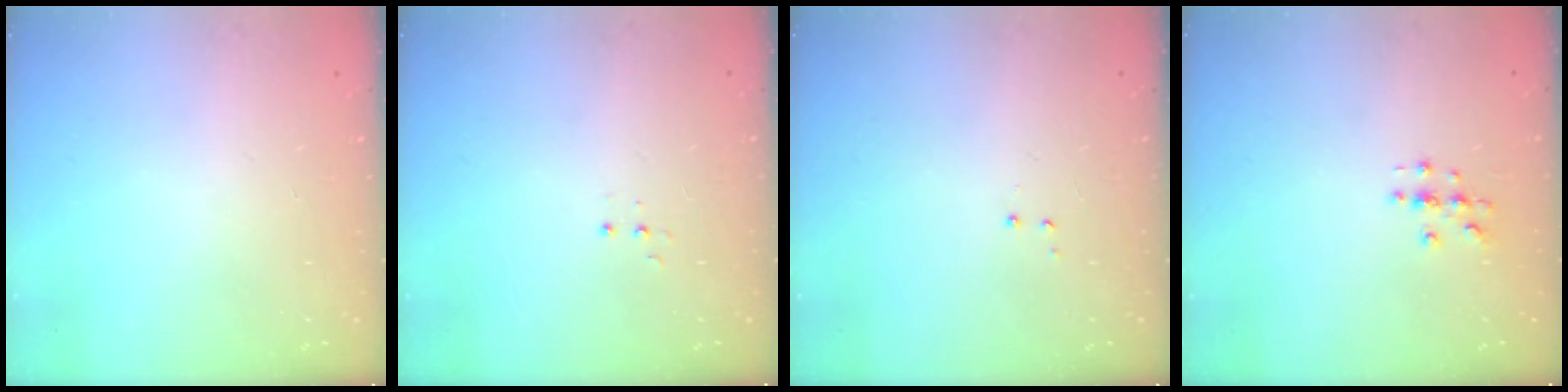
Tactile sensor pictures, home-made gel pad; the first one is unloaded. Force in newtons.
{"total": 3.1, "press": 3.0, "slide": 0.8}
{"total": 2.9, "press": 2.8, "slide": 0.6}
{"total": 2.7, "press": 2.7, "slide": 0.3}